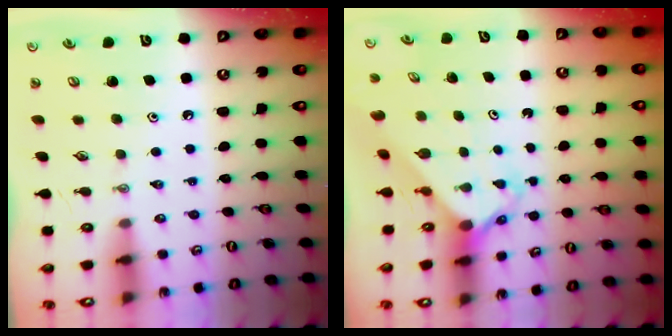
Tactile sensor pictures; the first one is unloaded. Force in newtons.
{"total": 2.6, "press": 2.6, "slide": 0.1}